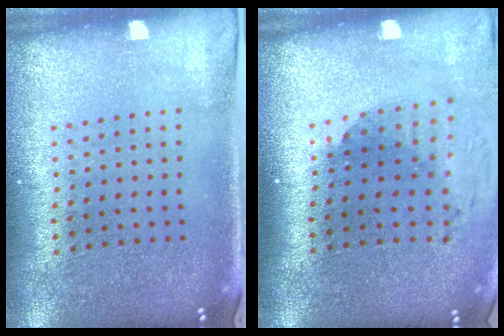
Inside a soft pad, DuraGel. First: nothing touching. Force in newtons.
{"total": 1.9, "press": 1.5, "slide": 1.2}